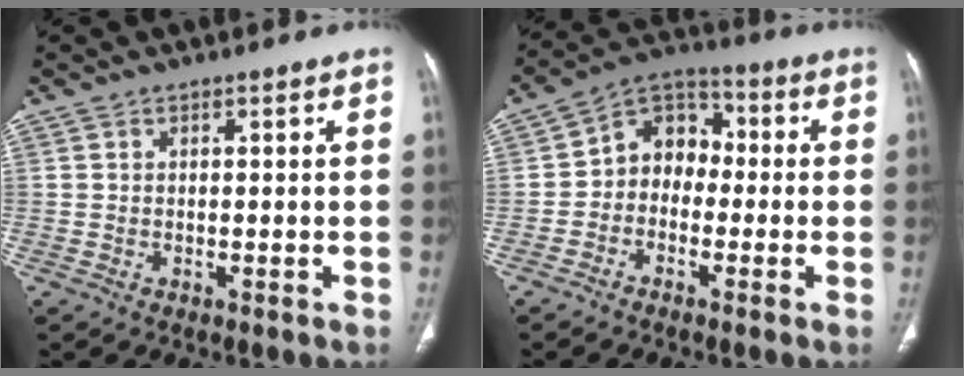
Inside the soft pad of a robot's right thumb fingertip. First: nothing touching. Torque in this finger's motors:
{"motor_torque": [-0.71, 0.21, 0.03, 0.09, 0.09]}